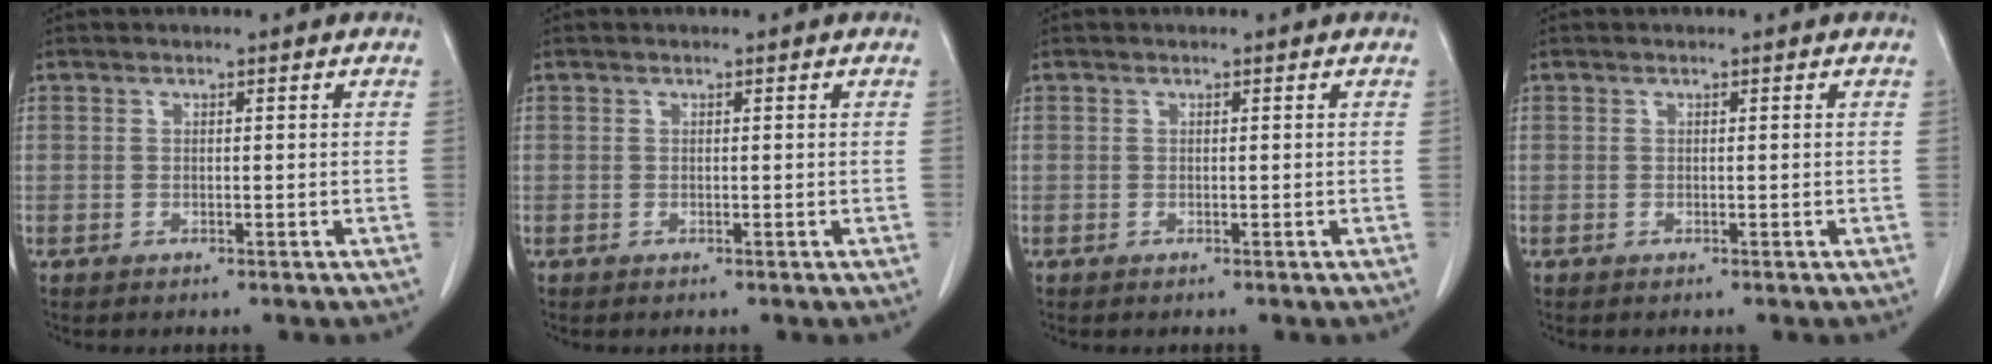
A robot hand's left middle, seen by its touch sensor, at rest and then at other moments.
{"total": 0.0}
{"total": 0.0}
{"total": 0.0}